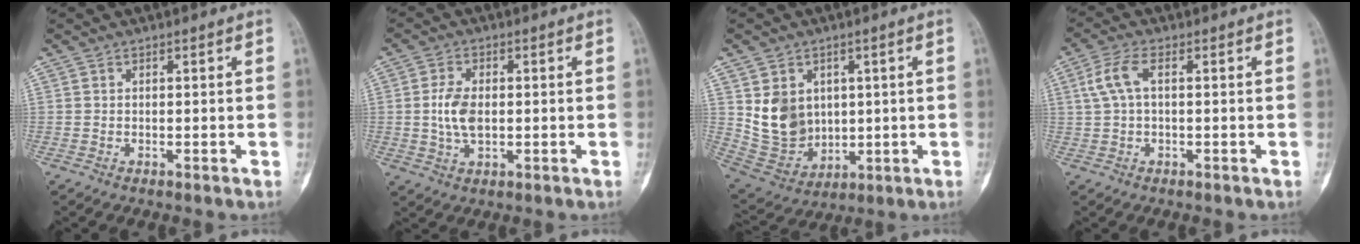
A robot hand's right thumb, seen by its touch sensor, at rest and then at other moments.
{"total": 6.0, "force": [0.0, 3.4, 5.0], "torque": [-0.102, -0.001, 0.000]}
{"total": 11.1, "force": [2.5, 9.2, 5.8], "torque": [-0.072, -0.017, 0.075]}
{"total": 5.0, "force": [0.9, 2.1, 4.4], "torque": [-0.111, 0.018, 0.018]}